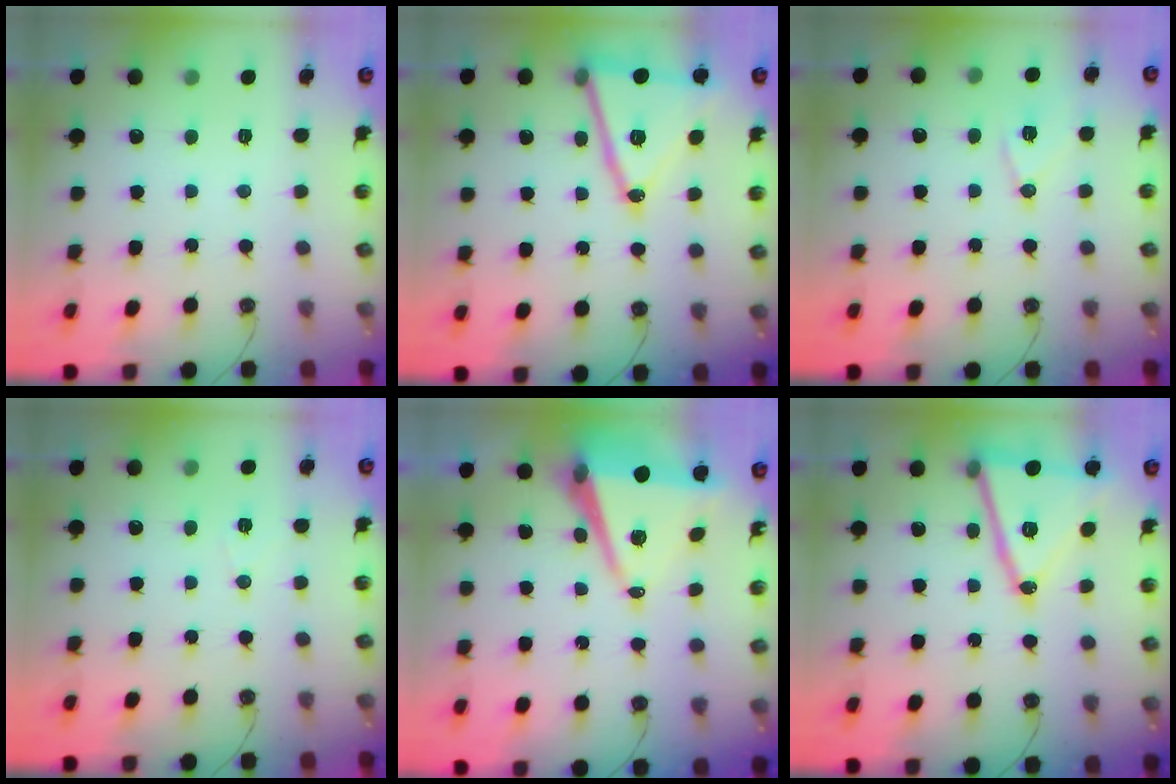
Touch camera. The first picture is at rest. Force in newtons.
{"total": 19.0, "press": 18.6, "slide": 3.5}
{"total": 9.0, "press": 8.6, "slide": 2.7}
{"total": 4.8, "press": 3.2, "slide": 3.7}
{"total": 10.2, "press": 9.3, "slide": 4.1}
{"total": 19.0, "press": 18.6, "slide": 3.5}